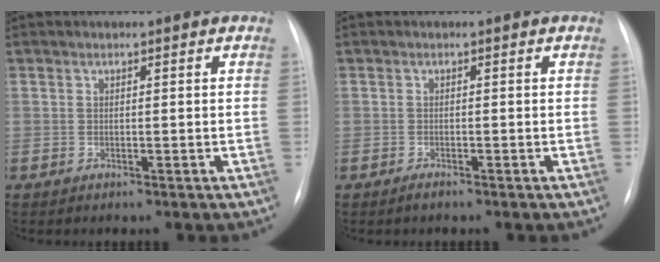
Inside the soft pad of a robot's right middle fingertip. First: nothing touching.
{"total": 0.7, "force": [-0.6, 0.0, 0.4], "torque": [-0.011, -0.002, -0.008]}